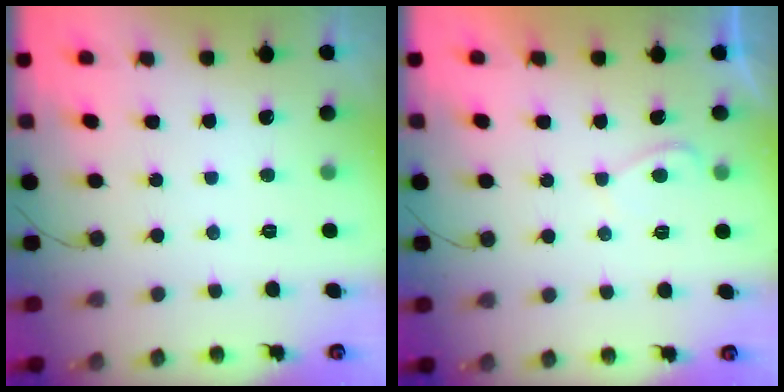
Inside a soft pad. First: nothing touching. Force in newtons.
{"total": 1.0, "press": 0.7, "slide": 0.6}